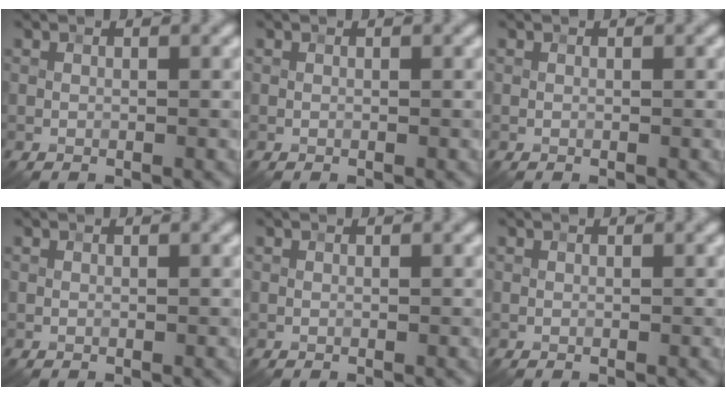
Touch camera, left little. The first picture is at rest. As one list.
[{"total": 0.0}, {"total": 0.0}, {"total": 0.0}, {"total": 0.0}, {"total": 0.0}]